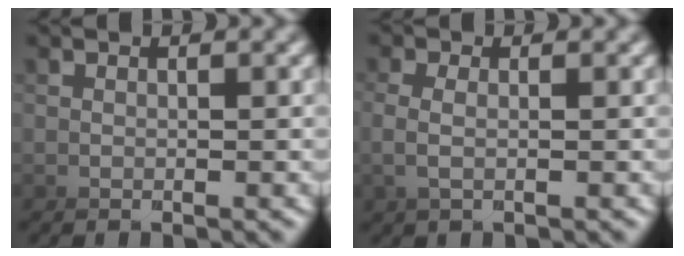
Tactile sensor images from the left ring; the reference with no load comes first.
{"total": 3.6, "force": [-0.9, -3.4, -0.7], "torque": [0.009, 0.007, -0.019]}